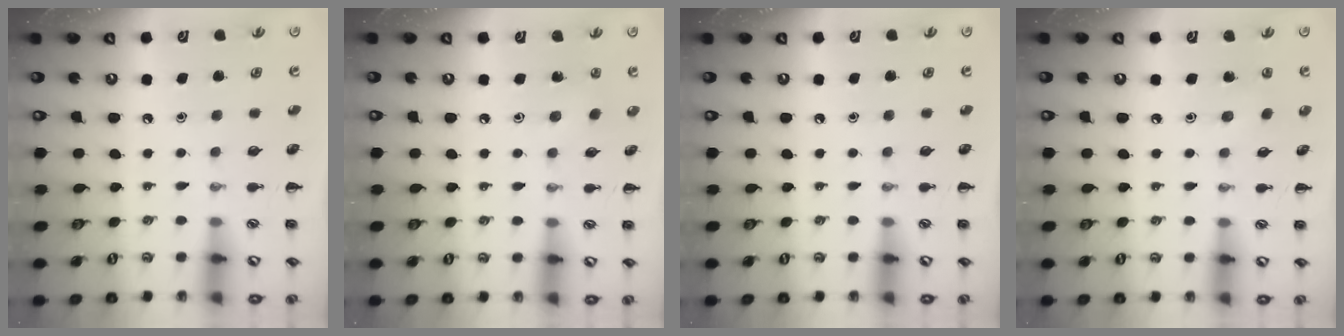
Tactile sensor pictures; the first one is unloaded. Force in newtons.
{"total": 2.6, "press": 2.5, "slide": 0.9}
{"total": 0.0}
{"total": 3.0, "press": 2.8, "slide": 1.0}